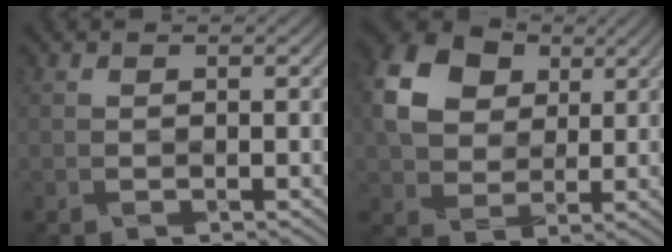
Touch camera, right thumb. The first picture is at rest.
{"total": 10.2, "force": [3.5, 7.6, 5.8], "torque": [-0.142, 0.014, 0.064]}